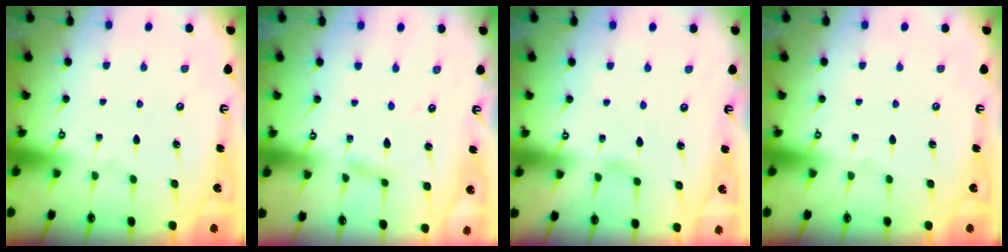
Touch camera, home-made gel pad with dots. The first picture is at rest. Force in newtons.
{"total": 2.3, "press": 2.3, "slide": 0.2}
{"total": 3.7, "press": 3.7, "slide": 0.3}
{"total": 0.0}